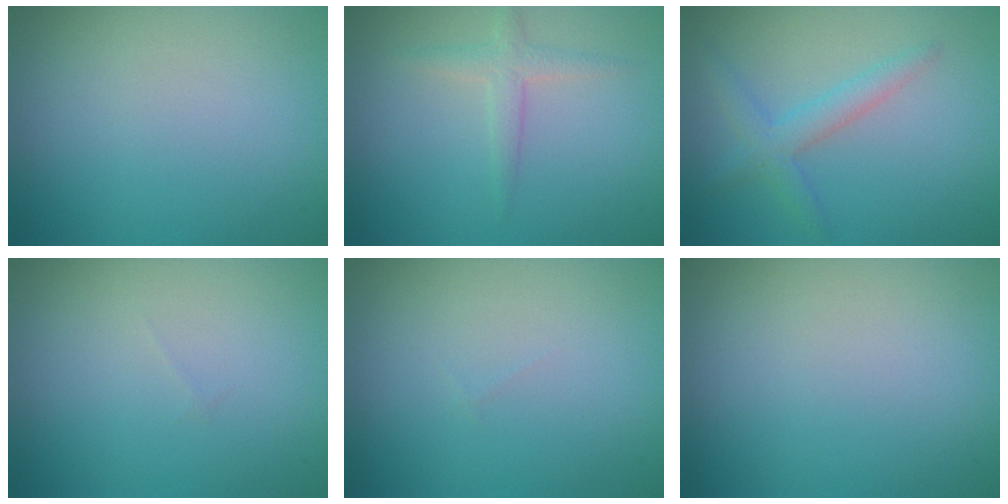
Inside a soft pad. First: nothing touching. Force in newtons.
{"total": 1.7, "press": 1.7, "slide": 0.0}
{"total": 2.5, "press": 2.5, "slide": 0.1}
{"total": 0.0}
{"total": 0.0}
{"total": 0.0}